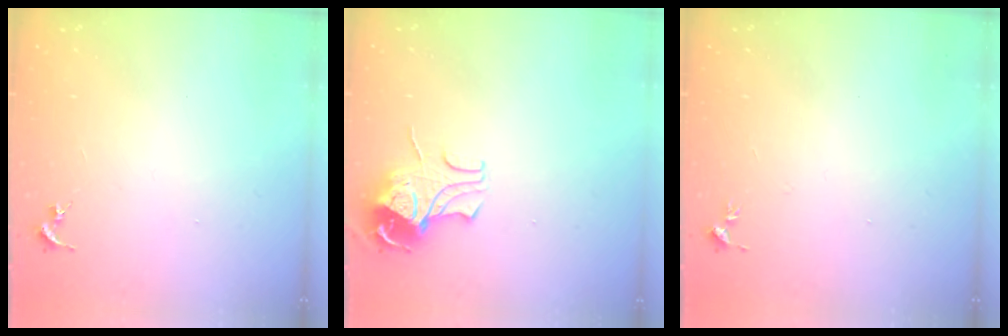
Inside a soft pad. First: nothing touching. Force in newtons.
{"total": 9.0, "press": 8.9, "slide": 1.0}
{"total": 3.4, "press": 3.3, "slide": 0.5}